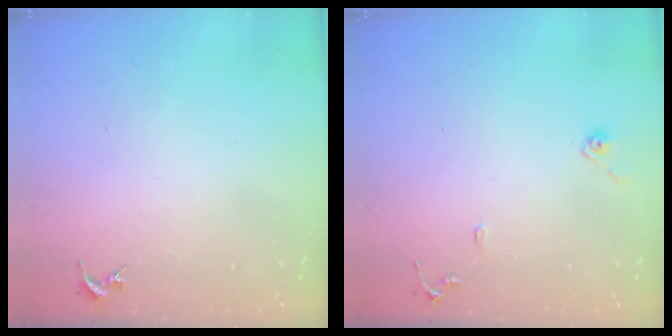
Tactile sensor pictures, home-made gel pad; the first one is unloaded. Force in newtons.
{"total": 8.0, "press": 8.0, "slide": 0.8}